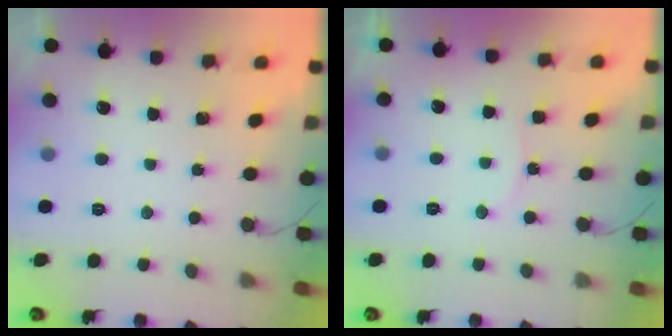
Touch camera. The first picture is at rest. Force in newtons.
{"total": 5.1, "press": 5.0, "slide": 0.4}